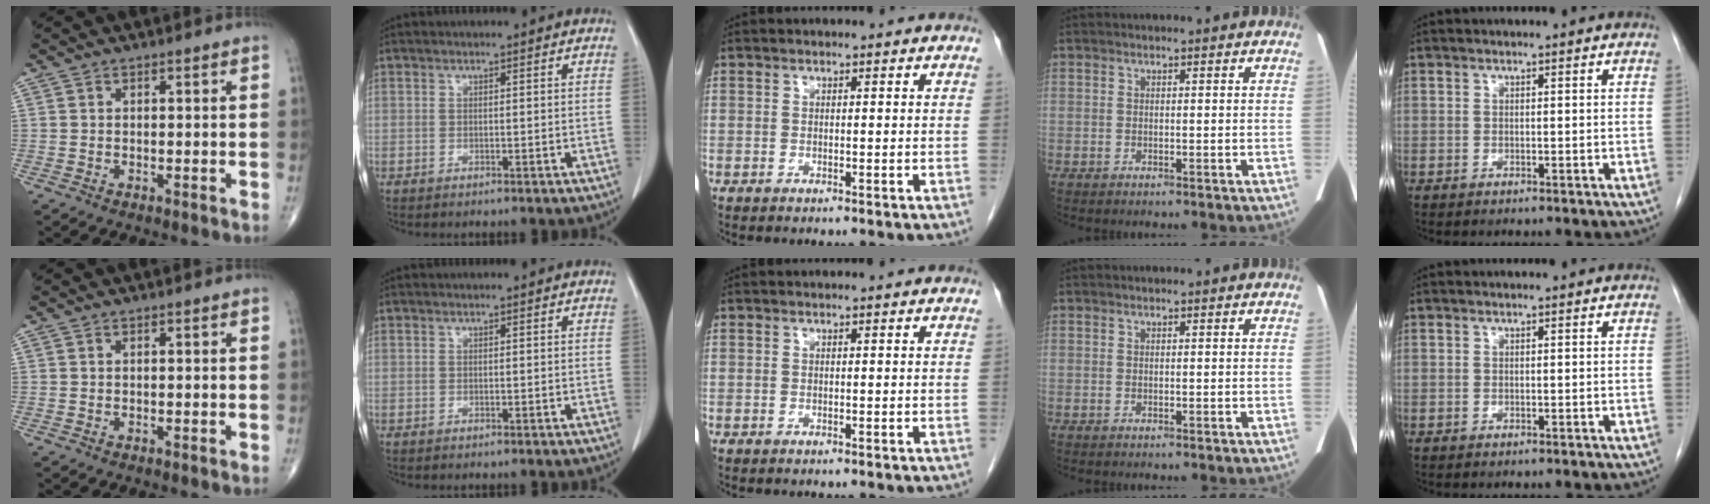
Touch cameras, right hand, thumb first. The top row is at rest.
{}